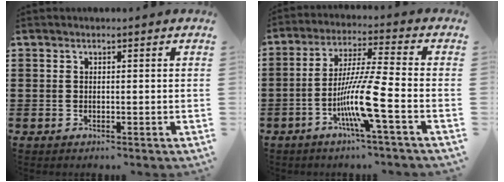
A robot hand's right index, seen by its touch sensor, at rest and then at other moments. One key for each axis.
{"total": 9.9, "fx": -4.1, "fy": -0.2, "fz": 9.0, "tx": -0.185, "ty": -0.014, "tz": -0.085}